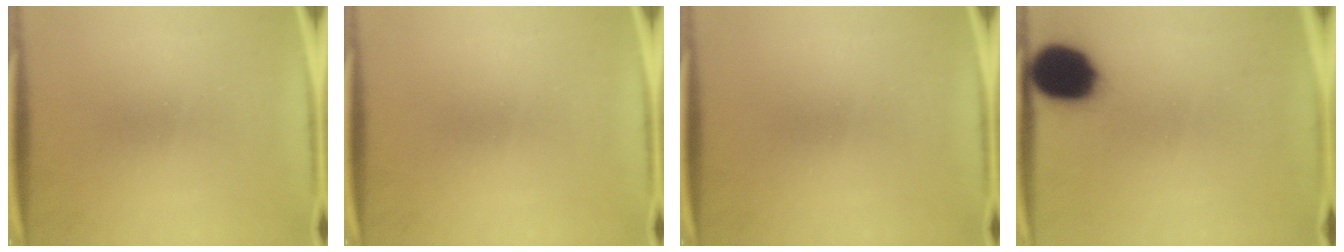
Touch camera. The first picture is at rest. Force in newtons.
{"total": 0.0}
{"total": 0.0}
{"total": 9.5}